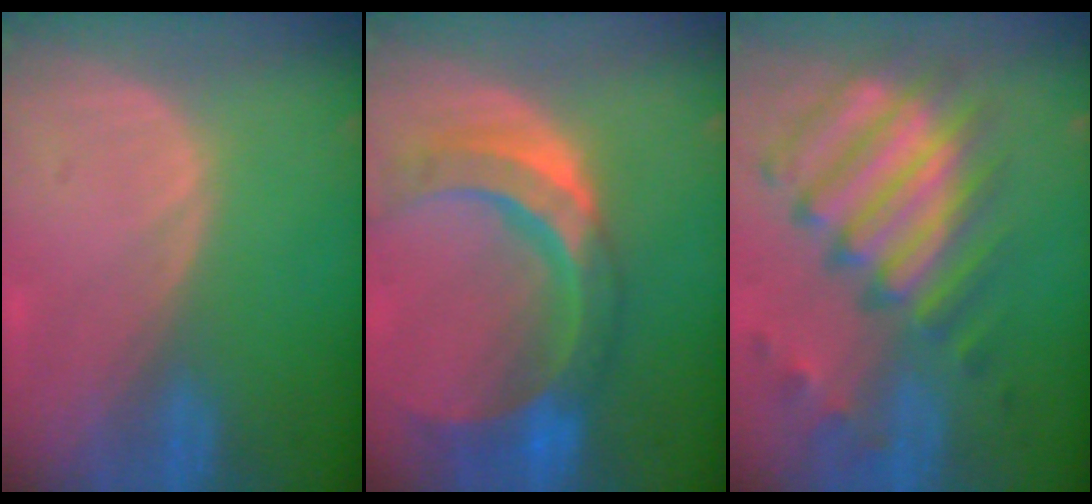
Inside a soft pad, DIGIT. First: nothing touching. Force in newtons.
{"total": 11.5, "press": 9.8, "slide": 5.9}
{"total": 12.0, "press": 10.4, "slide": 6.0}